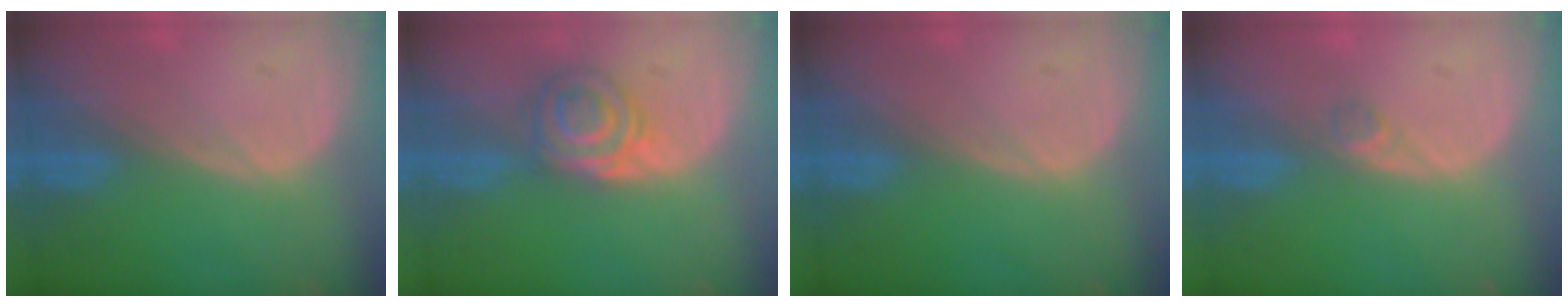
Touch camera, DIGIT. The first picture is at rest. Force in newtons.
{"total": 6.0, "press": 5.6, "slide": 2.2}
{"total": 0.0}
{"total": 1.3, "press": 1.1, "slide": 0.7}